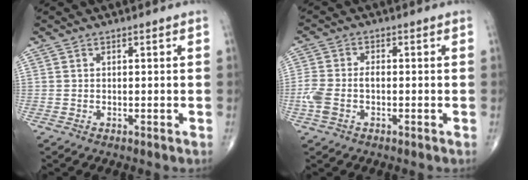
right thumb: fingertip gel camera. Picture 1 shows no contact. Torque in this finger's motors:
{"motor_torque": [1.03, 0.72, 0.84, -0.05, 0.06]}